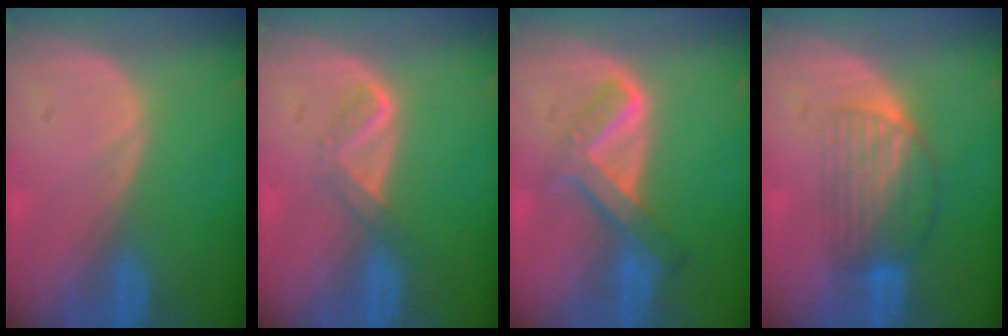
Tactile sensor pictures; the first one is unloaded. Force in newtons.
{"total": 2.8, "press": 2.7, "slide": 0.7}
{"total": 6.7, "press": 5.7, "slide": 3.6}
{"total": 6.9, "press": 6.1, "slide": 3.2}